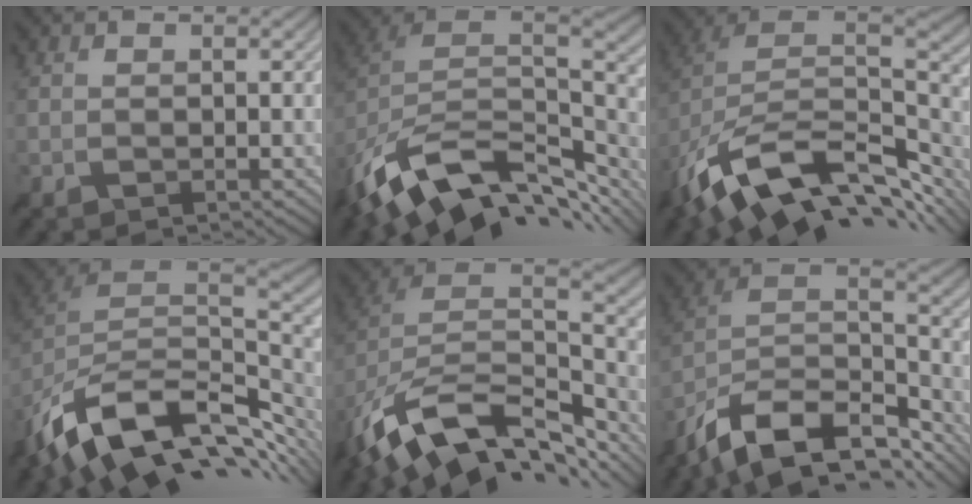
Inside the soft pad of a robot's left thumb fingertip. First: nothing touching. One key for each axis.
{"total": 14.6, "fx": -6.0, "fy": 9.2, "fz": 9.7, "tx": -0.225, "ty": -0.039, "tz": -0.088}
{"total": 15.5, "fx": -5.9, "fy": 9.3, "fz": 10.9, "tx": -0.239, "ty": -0.027, "tz": -0.091}
{"total": 14.7, "fx": -5.5, "fy": 9.3, "fz": 10.0, "tx": -0.223, "ty": -0.040, "tz": -0.081}
{"total": 15.0, "fx": -7.7, "fy": 8.8, "fz": 9.4, "tx": -0.222, "ty": -0.037, "tz": -0.117}
{"total": 15.1, "fx": -10.2, "fy": 6.8, "fz": 8.8, "tx": -0.232, "ty": -0.022, "tz": -0.161}